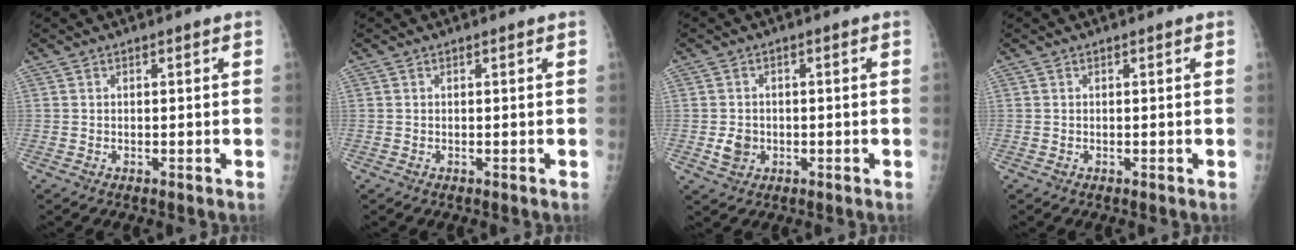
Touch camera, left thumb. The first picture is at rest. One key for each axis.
{"total": 0.0}
{"total": 3.3, "fx": -0.8, "fy": 2.9, "fz": 1.5, "tx": -0.015, "ty": 0.002, "tz": -0.007}
{"total": 0.0}